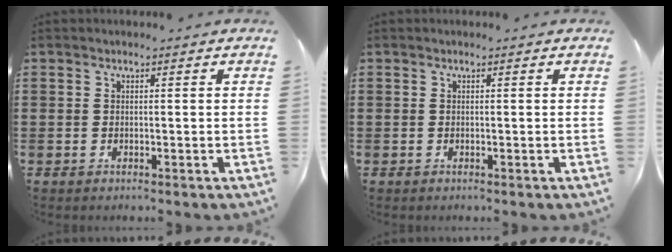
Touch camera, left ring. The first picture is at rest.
{"total": 0.0}